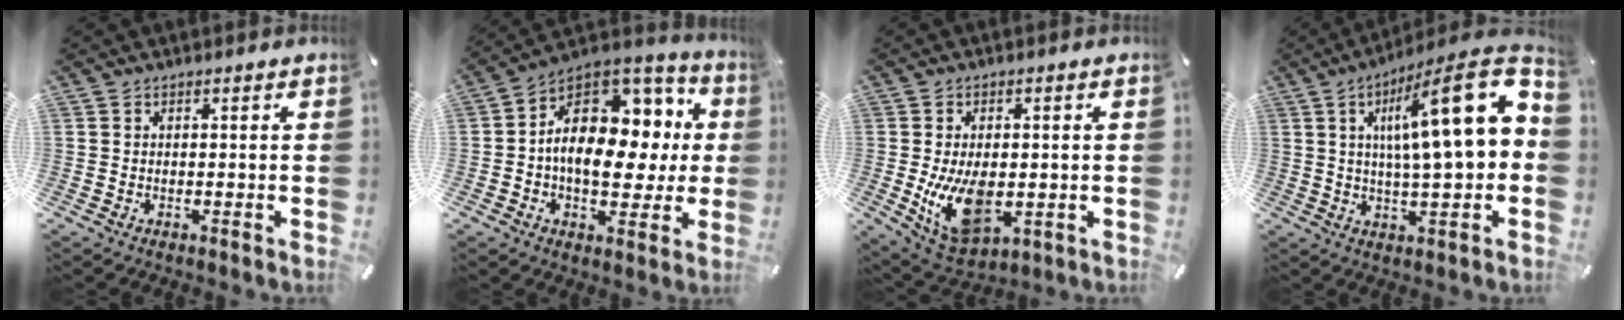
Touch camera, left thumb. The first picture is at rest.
{"total": 16.7, "force": [0.7, 11.9, 11.7], "torque": [-0.174, -0.013, 0.018]}
{"total": 12.5, "force": [-1.3, 7.6, 9.8], "torque": [-0.203, -0.014, -0.019]}
{"total": 20.4, "force": [5.2, 4.7, 19.2], "torque": [-0.280, -0.044, 0.069]}